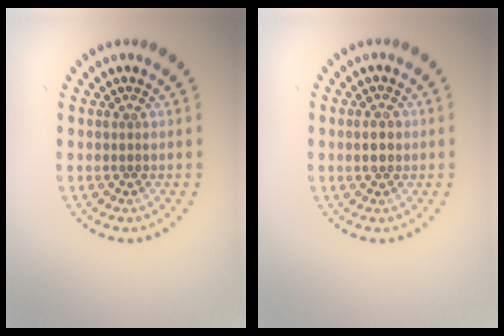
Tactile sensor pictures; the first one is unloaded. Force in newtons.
{"total": 1.5, "press": 1.5, "slide": 0.1}